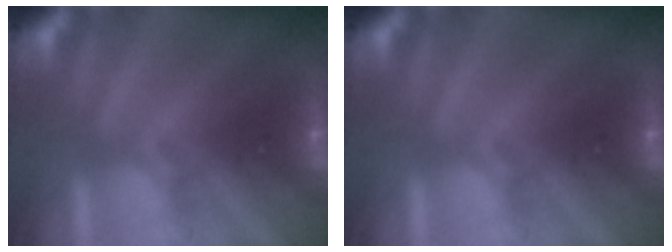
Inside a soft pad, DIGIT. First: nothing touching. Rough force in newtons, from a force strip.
{"total": 0.0}